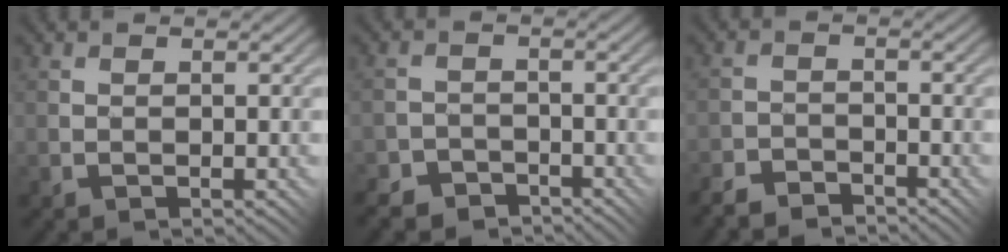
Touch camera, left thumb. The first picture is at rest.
{"total": 5.2, "force": [-4.5, 2.5, 0.3], "torque": [0.009, 0.001, -0.074]}
{"total": 4.2, "force": [-4.0, 1.0, 0.9], "torque": [-0.014, 0.002, -0.081]}